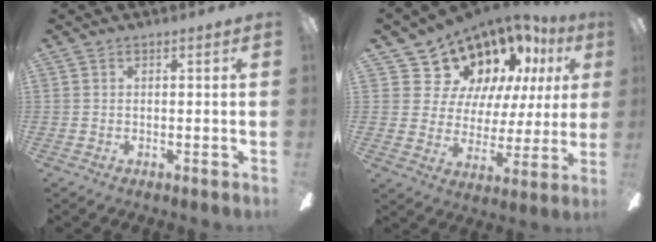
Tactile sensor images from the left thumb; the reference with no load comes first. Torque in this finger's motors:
{"motor_torque": [0.17, 0.73, 1.72, -1.05, 0.18]}